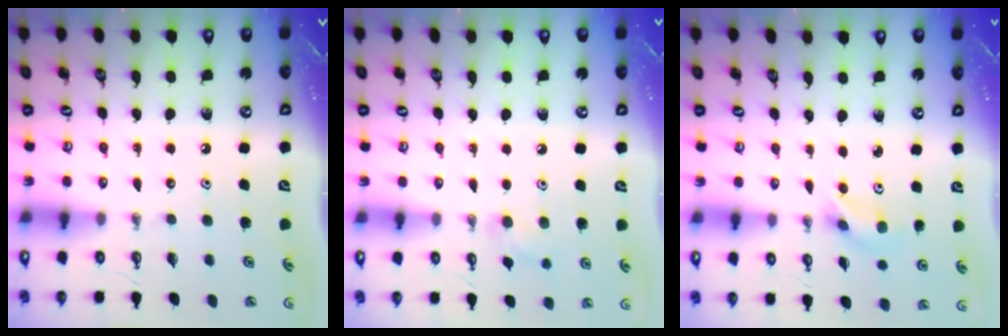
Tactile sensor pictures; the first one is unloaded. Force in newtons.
{"total": 6.9, "press": 6.7, "slide": 1.3}
{"total": 3.6, "press": 2.9, "slide": 2.1}